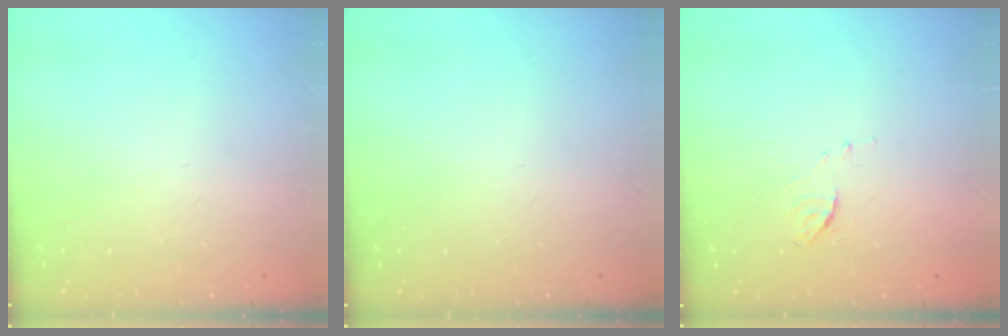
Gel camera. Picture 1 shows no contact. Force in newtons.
{"total": 0.0}
{"total": 4.1, "press": 4.1, "slide": 0.2}